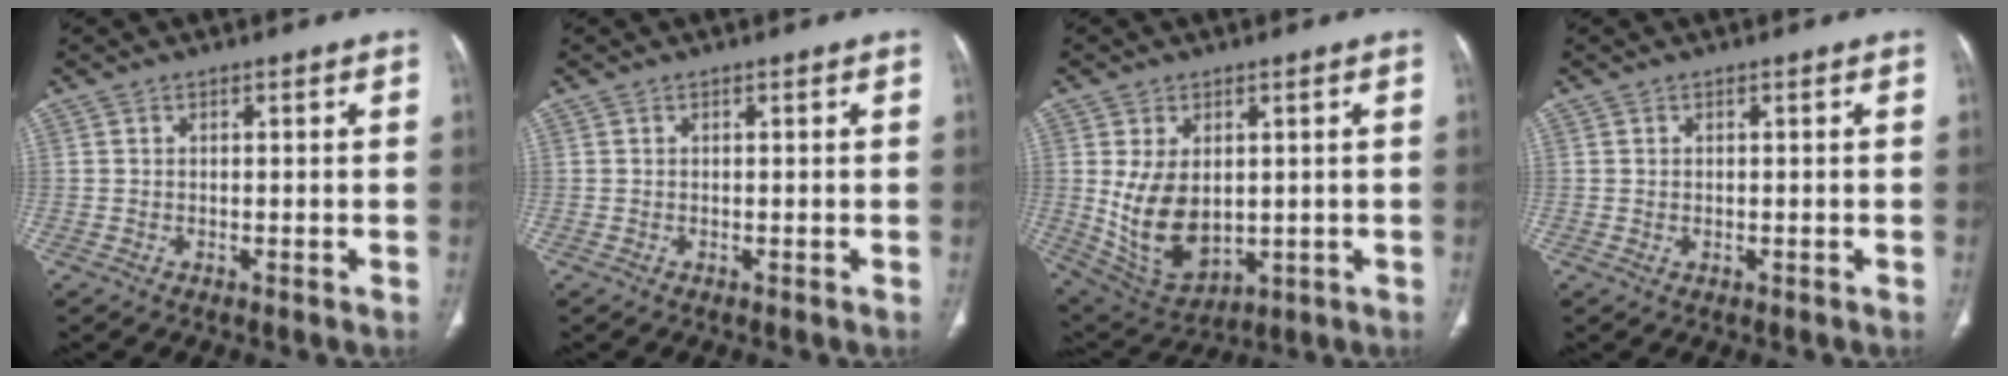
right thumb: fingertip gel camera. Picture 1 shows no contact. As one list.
[{"total": 0.0}, {"total": 12.4, "force": [0.3, 8.0, 9.4], "torque": [-0.157, -0.010, 0.037]}, {"total": 0.6, "force": [0.0, 0.4, 0.4], "torque": [-0.012, 0.003, 0.003]}]